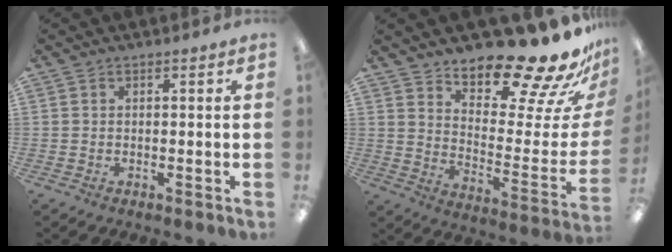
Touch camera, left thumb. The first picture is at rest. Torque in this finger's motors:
{"motor_torque": [0.54, 1.09, 1.40, -1.37, 0.06]}